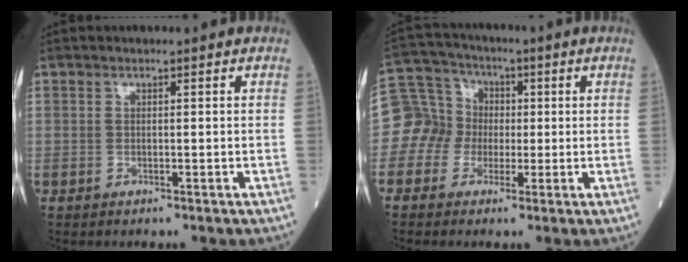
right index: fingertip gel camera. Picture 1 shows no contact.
{"total": 8.1, "force": [-0.9, 8.0, 0.8], "torque": [-0.022, 0.038, -0.019]}